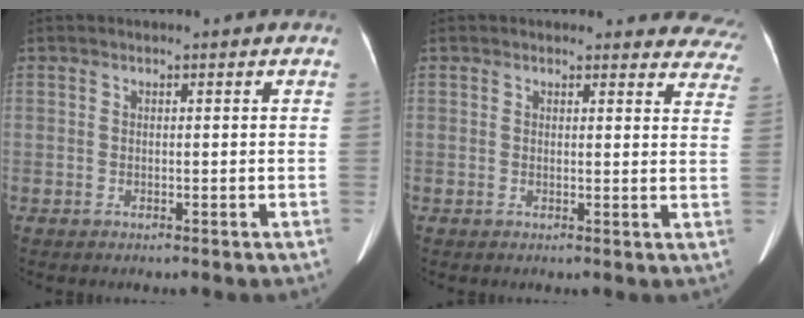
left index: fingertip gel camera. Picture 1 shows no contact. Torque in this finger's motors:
{"motor_torque": [0.71, -0.54, 0.06, 0.02]}